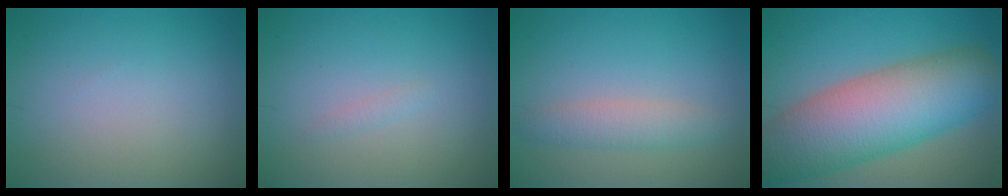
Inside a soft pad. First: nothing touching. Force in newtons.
{"total": 0.6, "press": 0.6, "slide": 0.0}
{"total": 2.5, "press": 2.5, "slide": 0.1}
{"total": 12.3, "press": 12.3, "slide": 0.4}